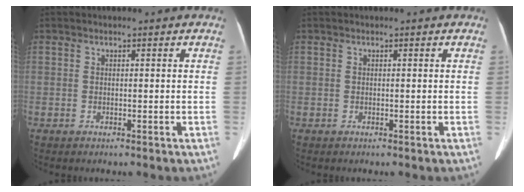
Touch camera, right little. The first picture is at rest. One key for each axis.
{"total": 0.0}